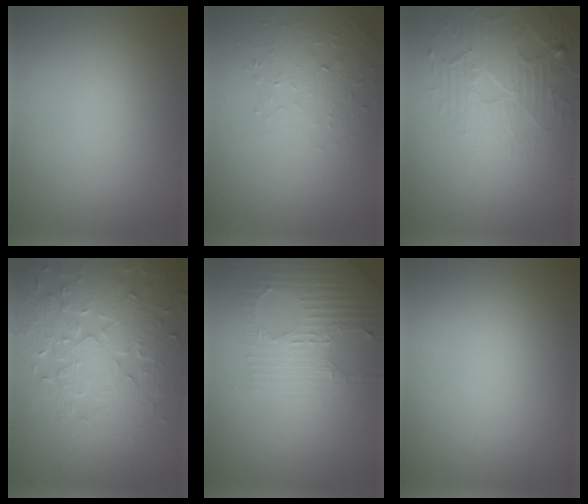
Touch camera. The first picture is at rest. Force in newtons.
{"total": 1.6, "press": 1.1, "slide": 1.2}
{"total": 5.2, "press": 3.3, "slide": 4.1}
{"total": 7.4, "press": 6.0, "slide": 4.3}
{"total": 2.9, "press": 2.7, "slide": 1.1}
{"total": 0.0}